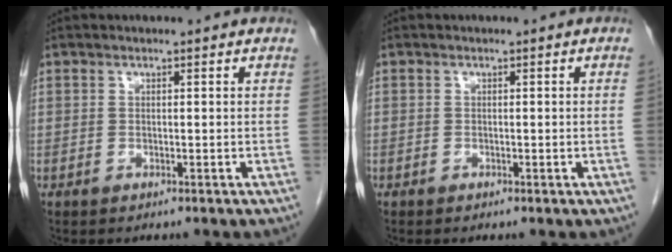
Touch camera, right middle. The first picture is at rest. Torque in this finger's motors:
{"motor_torque": [0.99, -1.15, -0.04, -0.21]}